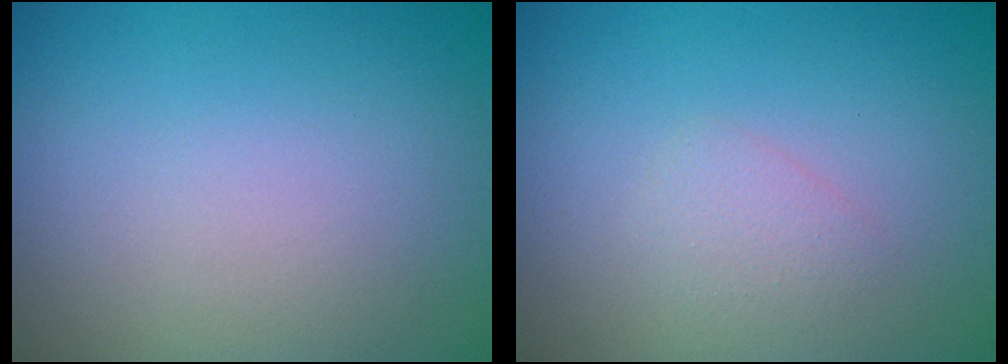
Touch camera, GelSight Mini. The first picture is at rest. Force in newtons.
{"total": 1.1, "press": 1.1, "slide": 0.0}